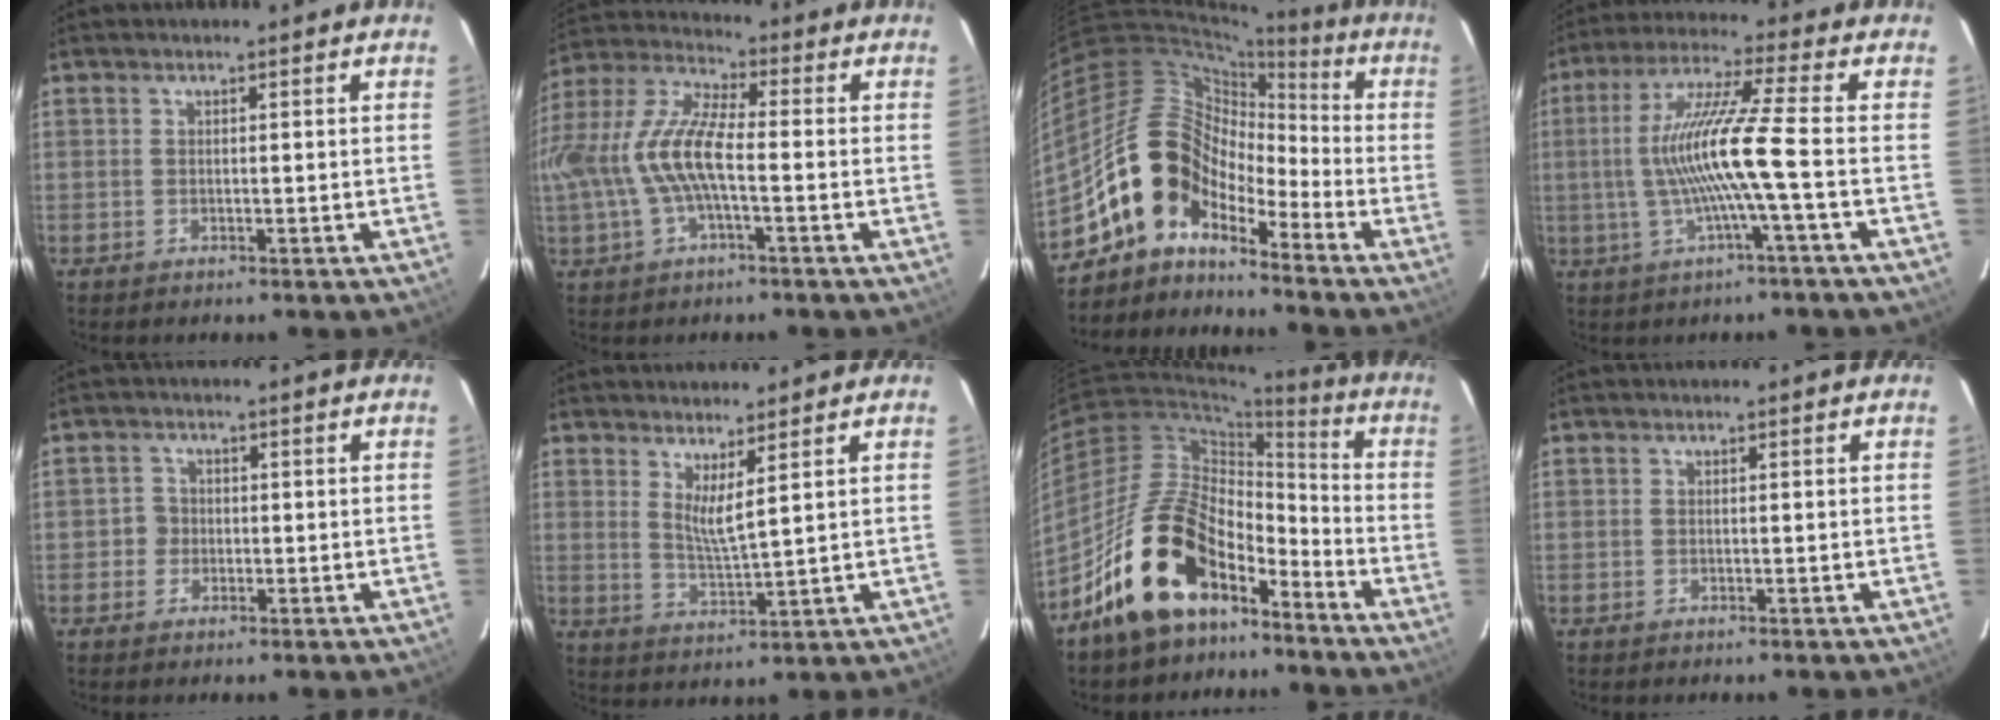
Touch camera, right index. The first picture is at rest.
{"total": 13.0, "force": [-2.1, 4.1, 12.1], "torque": [-0.255, 0.006, -0.038]}
{"total": 11.3, "force": [-8.2, 6.1, 4.6], "torque": [-0.075, 0.034, -0.172]}
{"total": 12.0, "force": [-1.9, -1.5, 11.7], "torque": [-0.221, 0.001, -0.031]}
{"total": 2.4, "force": [-0.7, 2.2, 0.1], "torque": [0.000, 0.010, -0.014]}
{"total": 4.7, "force": [3.0, 0.1, 3.6], "torque": [-0.065, -0.014, 0.051]}
{"total": 17.4, "force": [-11.7, 8.9, 9.3], "torque": [-0.172, 0.028, -0.197]}
{"total": 0.0}